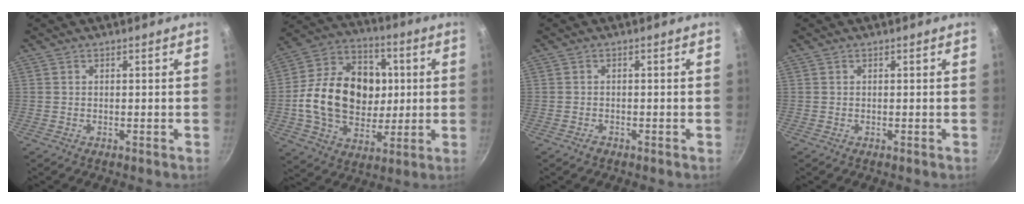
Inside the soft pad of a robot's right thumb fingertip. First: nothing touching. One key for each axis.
{"total": 22.1, "fx": 0.7, "fy": 16.8, "fz": 14.2, "tx": -0.206, "ty": 0.023, "tz": 0.011}
{"total": 1.0, "fx": -0.8, "fy": 0.6, "fz": 0.3, "tx": -0.009, "ty": 0.007, "tz": -0.014}
{"total": 0.0}